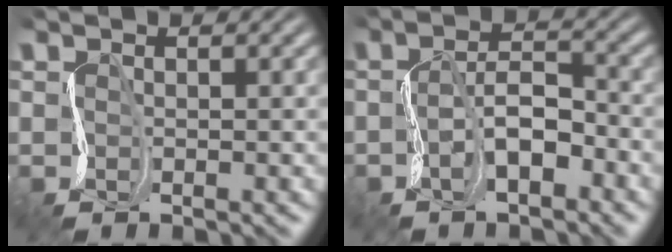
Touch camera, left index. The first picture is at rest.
{"total": 1.8, "force": [-1.3, 0.6, 1.0], "torque": [-0.044, 0.013, -0.028]}